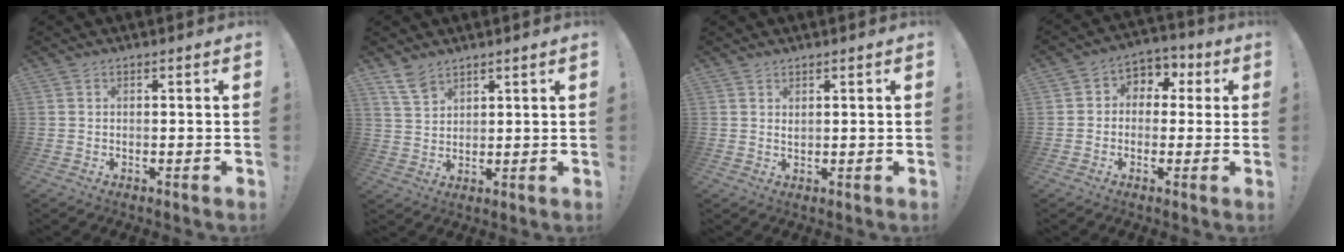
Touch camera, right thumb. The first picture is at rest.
{"total": 6.1, "force": [4.6, 3.1, 2.5], "torque": [-0.045, -0.025, 0.089]}
{"total": 1.2, "force": [1.1, 0.2, 0.5], "torque": [-0.004, -0.003, 0.020]}
{"total": 6.3, "force": [-1.1, 5.8, 2.3], "torque": [-0.023, 0.017, -0.017]}